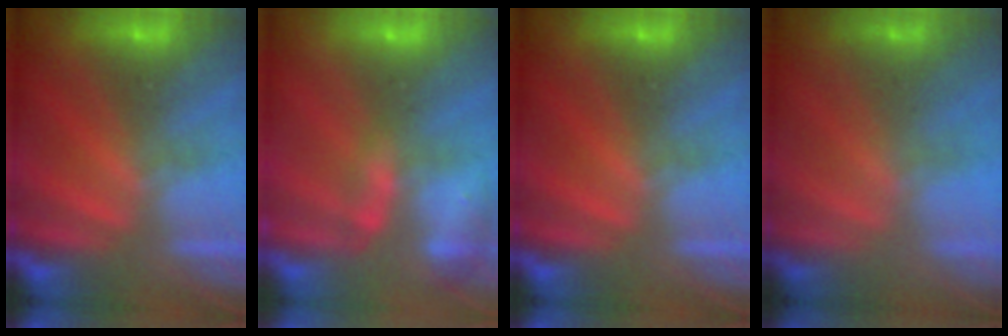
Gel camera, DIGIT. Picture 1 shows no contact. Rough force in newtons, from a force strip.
{"total": 2.4}
{"total": 0.0}
{"total": 1.2}